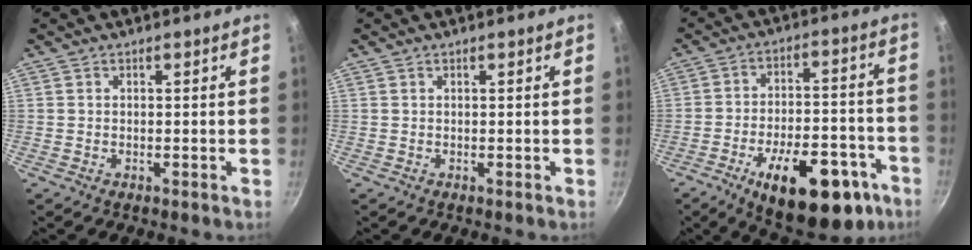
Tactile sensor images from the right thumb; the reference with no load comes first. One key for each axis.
{"total": 0.0}
{"total": 21.4, "fx": -10.8, "fy": 10.0, "fz": 15.6, "tx": -0.186, "ty": 0.055, "tz": -0.140}